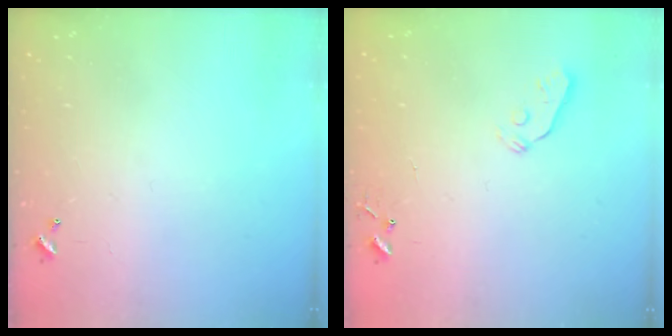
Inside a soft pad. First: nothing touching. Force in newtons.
{"total": 3.2, "press": 3.1, "slide": 0.6}